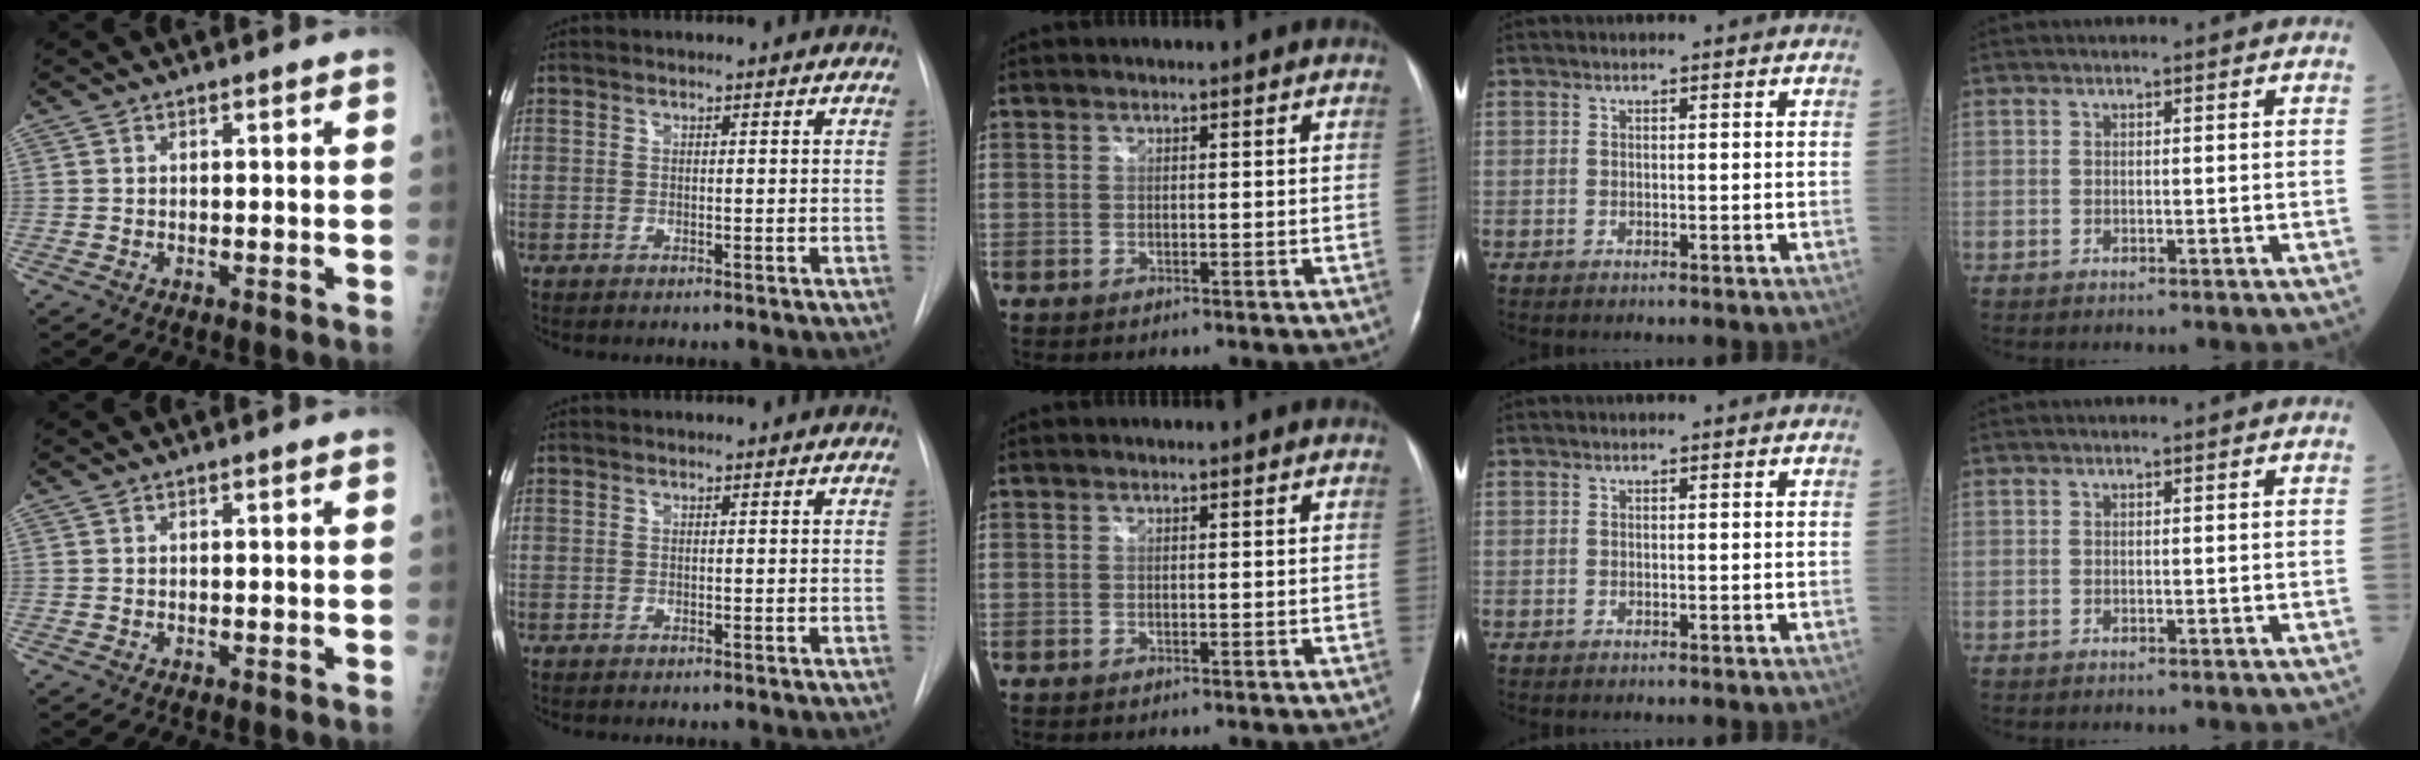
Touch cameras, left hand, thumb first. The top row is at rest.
{}